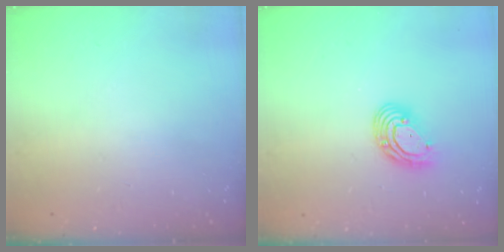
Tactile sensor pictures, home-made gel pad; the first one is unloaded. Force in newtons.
{"total": 10.7, "press": 10.5, "slide": 2.2}